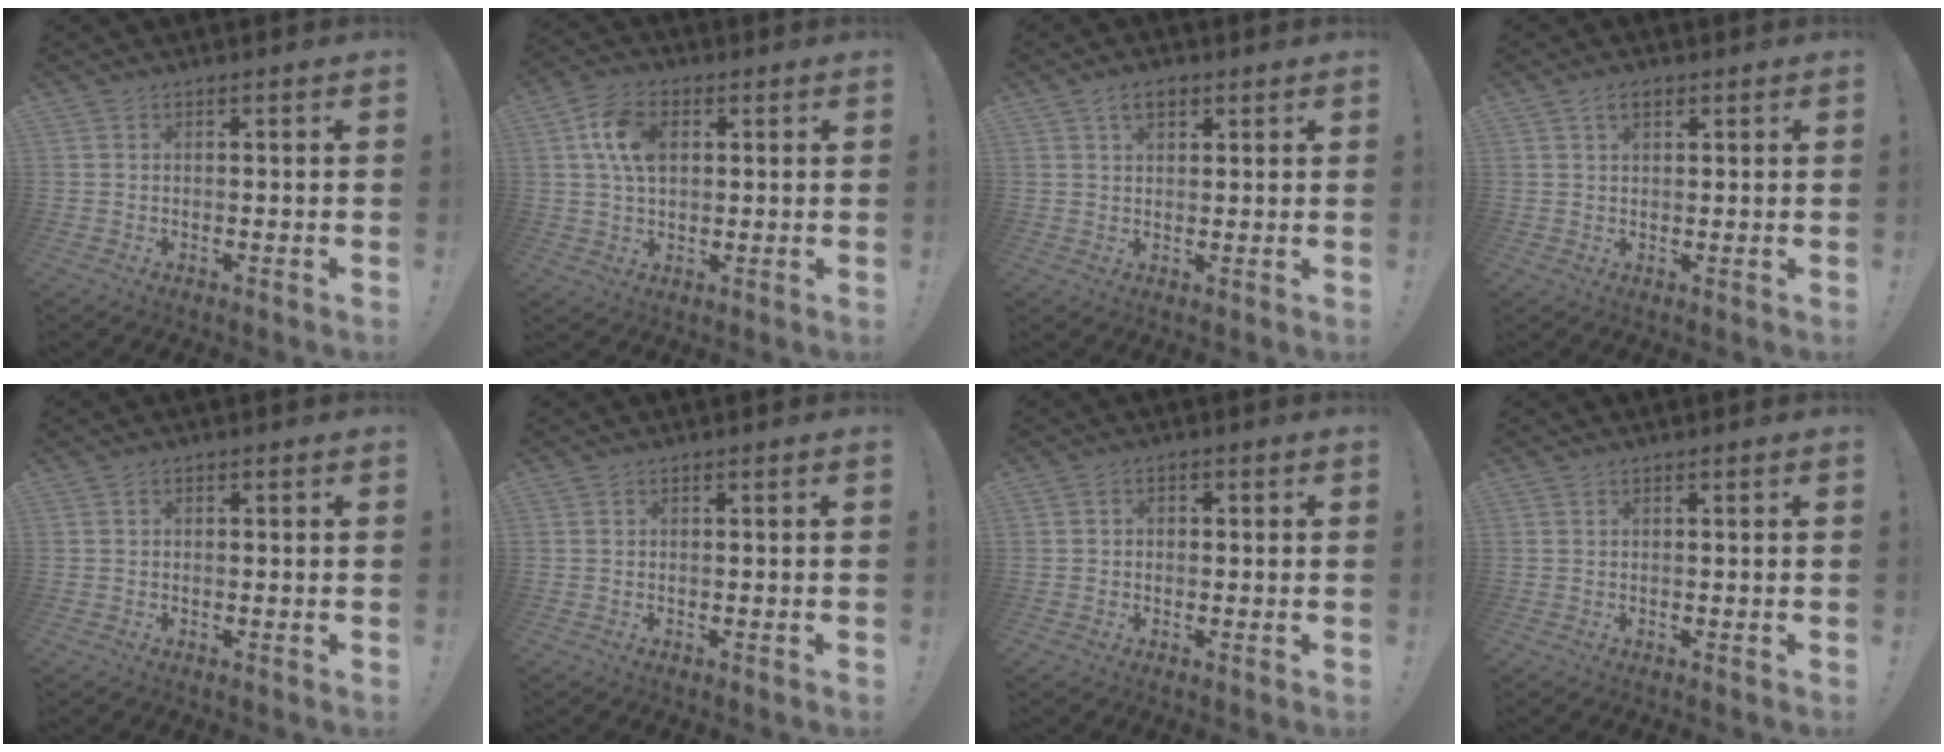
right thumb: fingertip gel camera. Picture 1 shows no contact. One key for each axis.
{"total": 10.8, "fx": 2.8, "fy": 7.2, "fz": 7.5, "tx": -0.138, "ty": 0.010, "tz": 0.053}
{"total": 4.5, "fx": 2.4, "fy": 2.7, "fz": 2.7, "tx": -0.042, "ty": -0.003, "tz": 0.041}
{"total": 2.9, "fx": 1.4, "fy": 1.6, "fz": 1.9, "tx": -0.029, "ty": 0.000, "tz": 0.024}
{"total": 0.6, "fx": -0.3, "fy": 0.5, "fz": 0.1, "tx": -0.002, "ty": 0.003, "tz": -0.005}
{"total": 0.0}
{"total": 1.8, "fx": -0.9, "fy": 1.4, "fz": 0.7, "tx": -0.003, "ty": 0.005, "tz": -0.018}
{"total": 0.0}